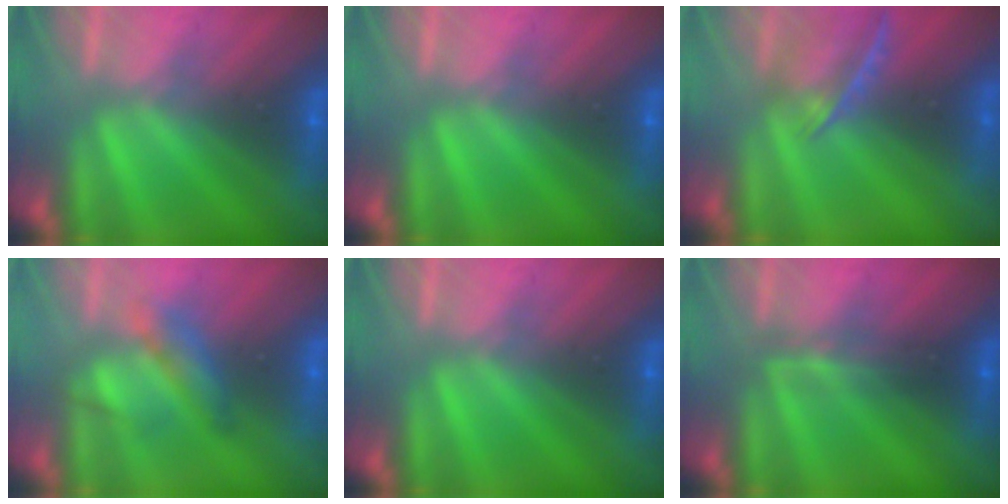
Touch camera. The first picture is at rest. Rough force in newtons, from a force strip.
{"total": 0.0}
{"total": 5.9}
{"total": 2.2}
{"total": 0.0}
{"total": 2.3}